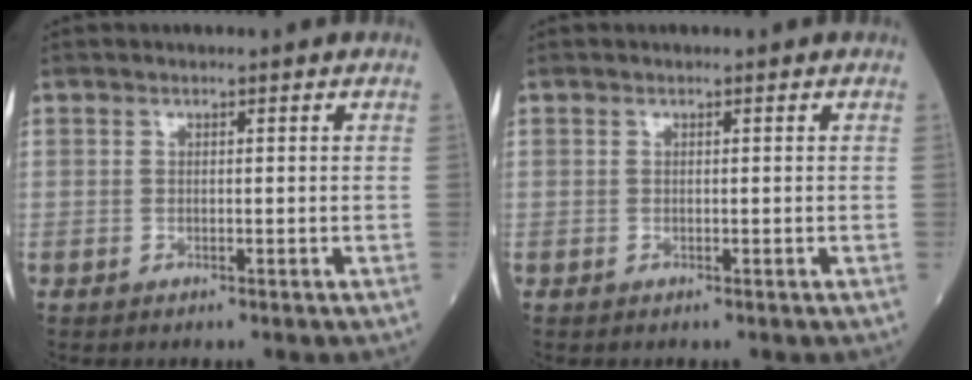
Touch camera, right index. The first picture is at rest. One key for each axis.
{"total": 0.0}